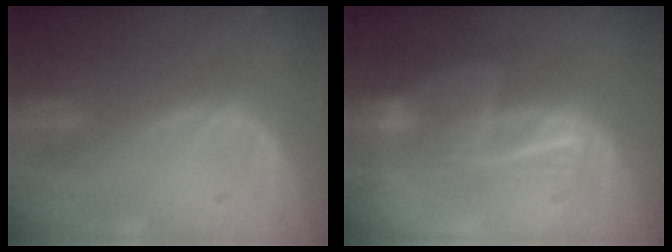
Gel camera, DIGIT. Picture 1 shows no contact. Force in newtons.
{"total": 6.7, "press": 6.4, "slide": 2.0}